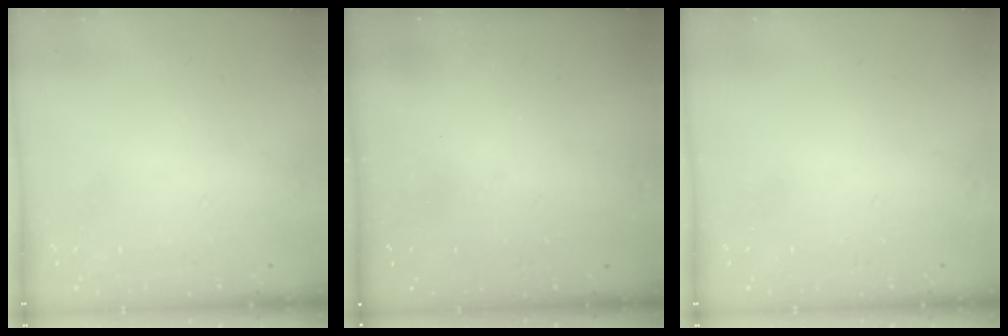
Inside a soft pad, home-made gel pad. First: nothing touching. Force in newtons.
{"total": 2.9, "press": 2.9, "slide": 0.3}
{"total": 0.0}